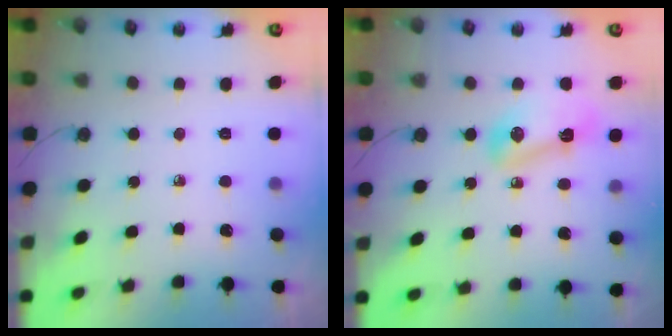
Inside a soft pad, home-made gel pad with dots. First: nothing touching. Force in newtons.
{"total": 7.4, "press": 7.4, "slide": 0.8}